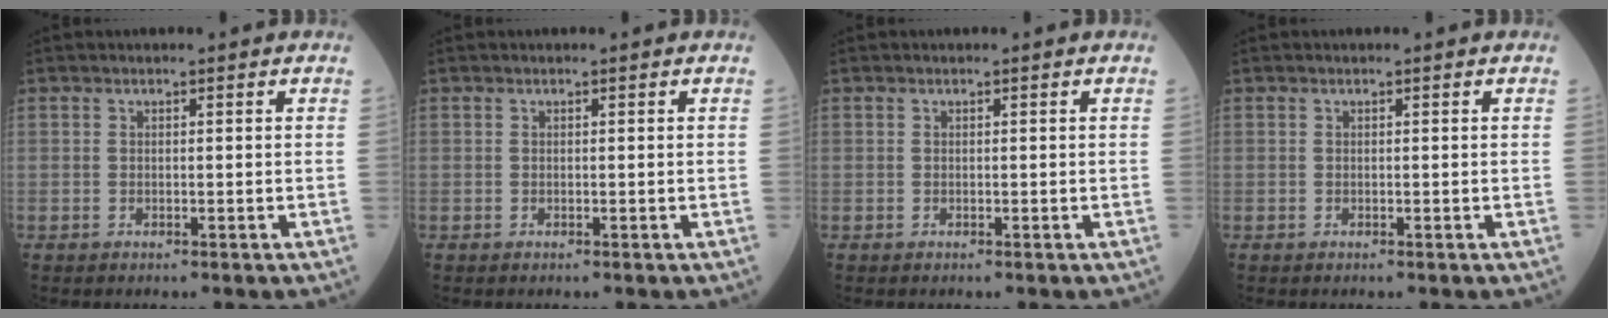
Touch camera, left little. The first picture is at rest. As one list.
[{"total": 0.0}, {"total": 0.0}, {"total": 0.0}]